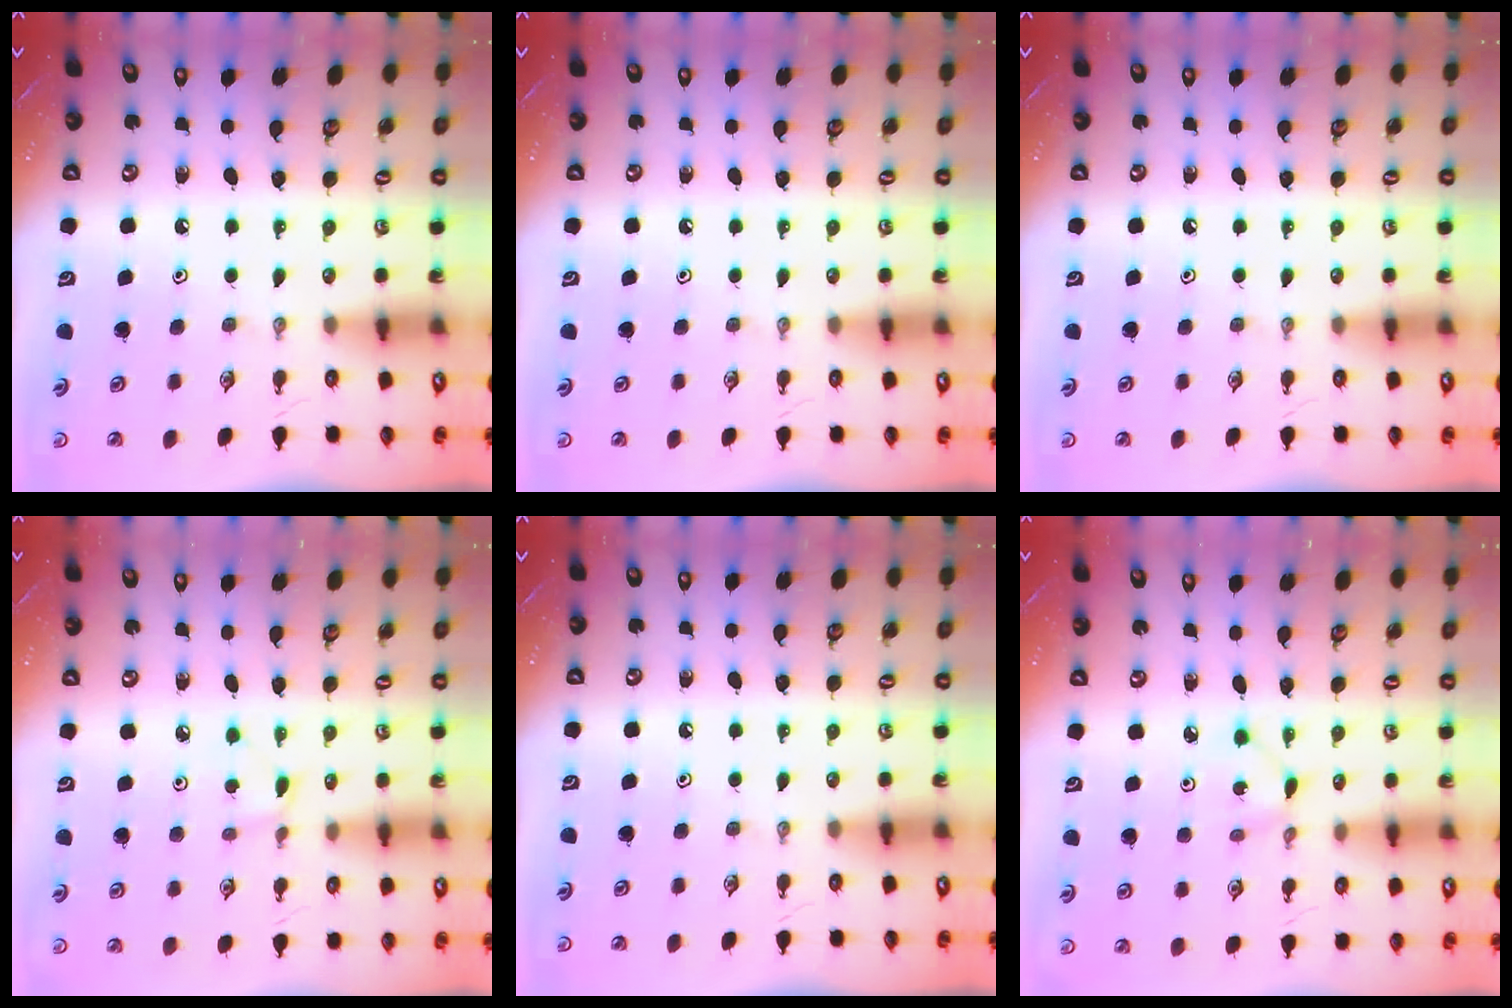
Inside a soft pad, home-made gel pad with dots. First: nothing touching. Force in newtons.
{"total": 0.0}
{"total": 0.0}
{"total": 2.1, "press": 2.1, "slide": 0.2}
{"total": 0.0}
{"total": 1.3, "press": 1.3, "slide": 0.2}